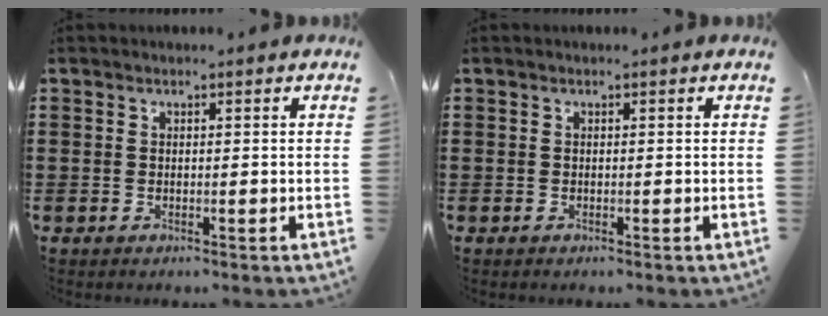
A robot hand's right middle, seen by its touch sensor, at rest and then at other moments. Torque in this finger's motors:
{"motor_torque": [0.01, 0.00, -0.03, 0.02]}